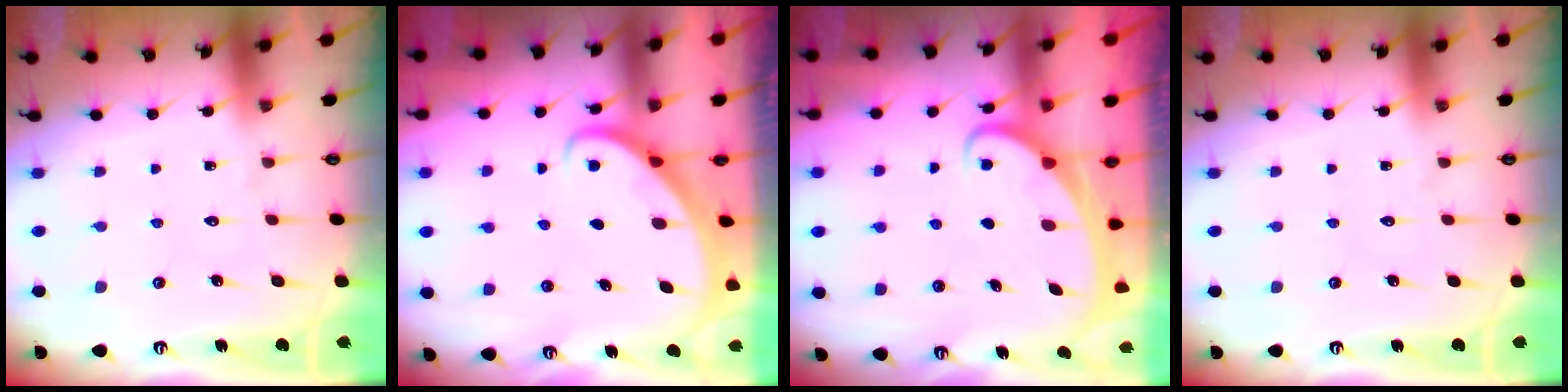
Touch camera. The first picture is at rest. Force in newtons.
{"total": 2.7, "press": 2.7, "slide": 0.2}
{"total": 2.4, "press": 2.3, "slide": 0.3}
{"total": 0.0}